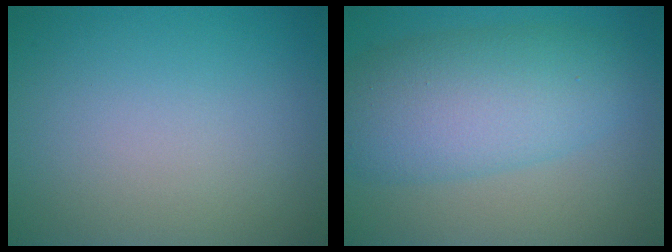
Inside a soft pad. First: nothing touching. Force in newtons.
{"total": 7.8, "press": 7.8, "slide": 0.1}